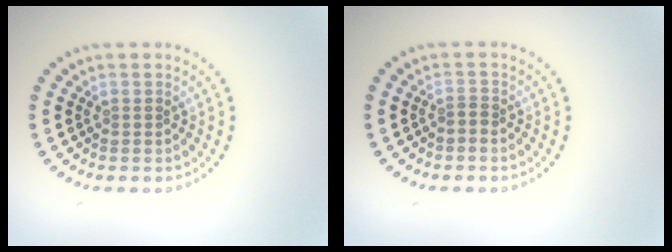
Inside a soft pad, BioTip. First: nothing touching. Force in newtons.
{"total": 0.6, "press": 0.4, "slide": 0.5}